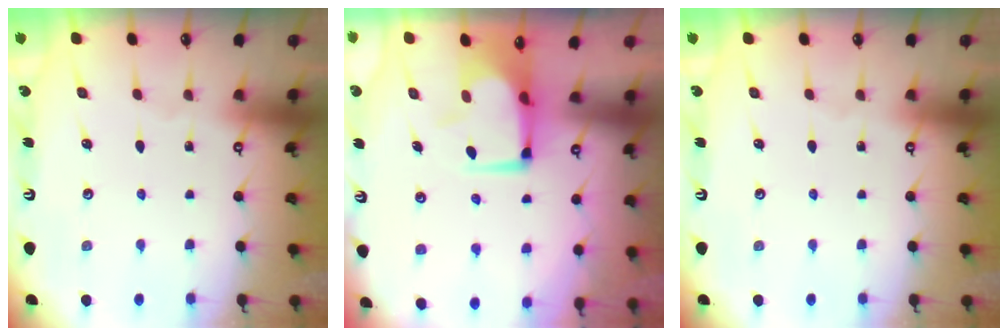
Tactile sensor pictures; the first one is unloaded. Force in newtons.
{"total": 0.7, "press": 0.5, "slide": 0.4}
{"total": 0.0}